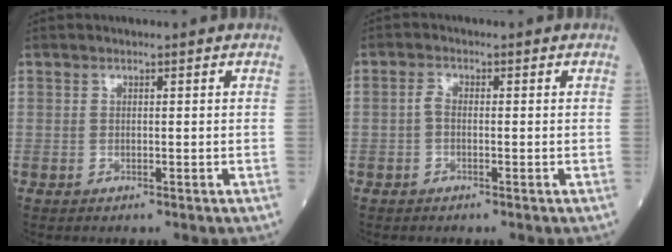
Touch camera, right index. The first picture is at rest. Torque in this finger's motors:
{"motor_torque": [0.07, -0.06, 0.14, 0.03]}